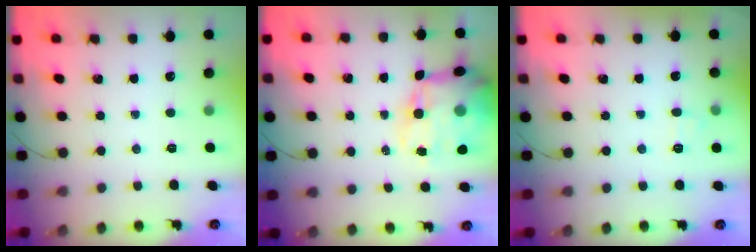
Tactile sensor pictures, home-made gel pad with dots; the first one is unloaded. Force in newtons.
{"total": 17.7, "press": 17.2, "slide": 4.2}
{"total": 5.6, "press": 5.4, "slide": 1.4}